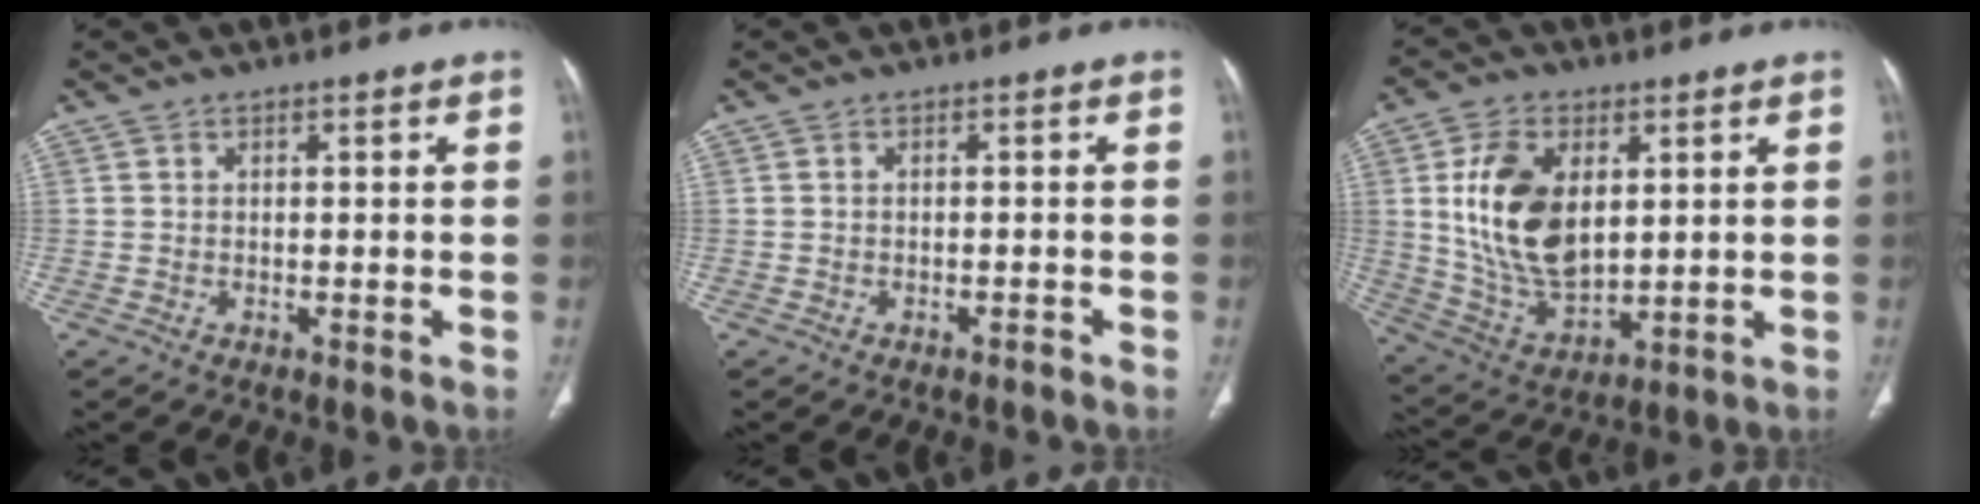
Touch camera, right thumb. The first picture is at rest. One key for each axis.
{"total": 0.7, "fx": -0.7, "fy": 0.2, "fz": 0.2, "tx": -0.007, "ty": 0.004, "tz": -0.010}
{"total": 16.3, "fx": 3.5, "fy": 9.7, "fz": 12.6, "tx": -0.220, "ty": -0.018, "tz": 0.079}